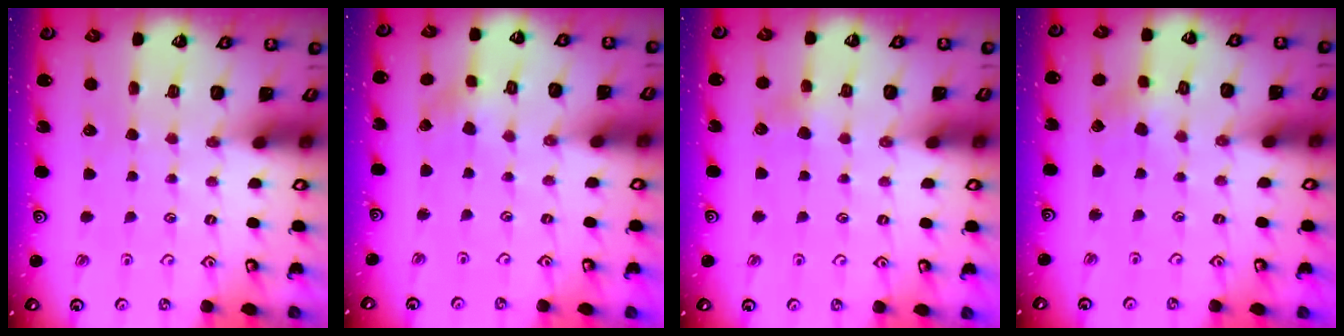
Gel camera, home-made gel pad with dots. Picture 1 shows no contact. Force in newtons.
{"total": 2.3, "press": 2.3, "slide": 0.3}
{"total": 2.6, "press": 2.6, "slide": 0.5}
{"total": 2.2, "press": 2.2, "slide": 0.2}